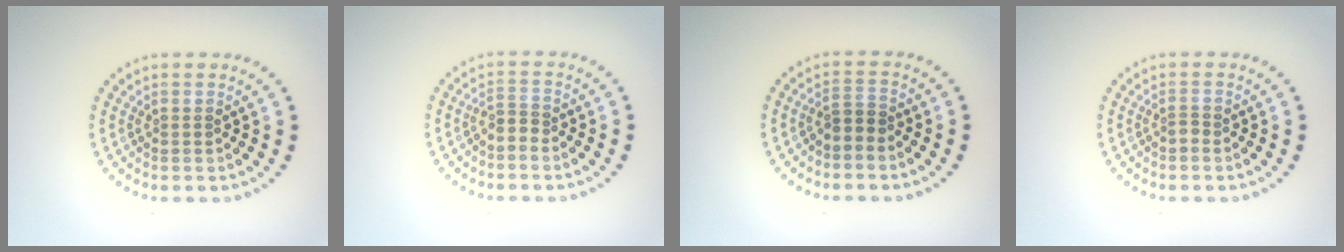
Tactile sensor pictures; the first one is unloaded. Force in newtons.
{"total": 1.6, "press": 1.2, "slide": 1.1}
{"total": 1.8, "press": 1.4, "slide": 1.1}
{"total": 0.8, "press": 0.6, "slide": 0.5}